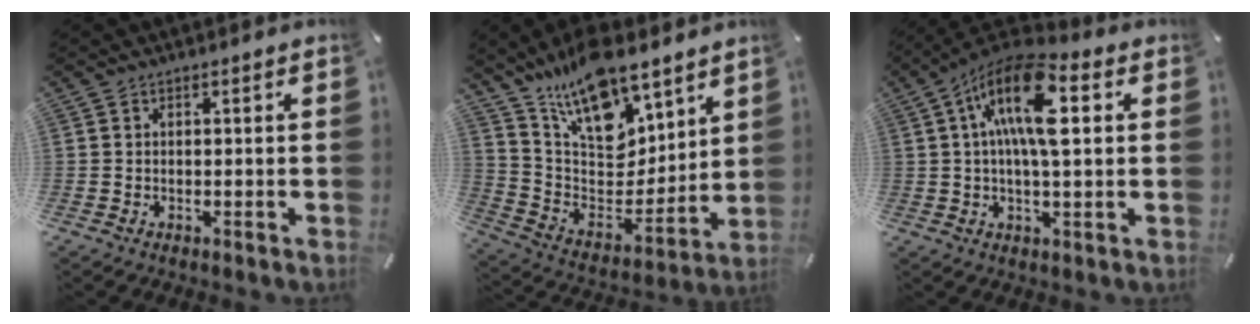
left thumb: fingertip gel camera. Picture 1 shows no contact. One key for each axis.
{"total": 17.8, "fx": 13.5, "fy": 8.5, "fz": 7.8, "tx": -0.148, "ty": -0.097, "tz": 0.247}
{"total": 15.9, "fx": 3.9, "fy": 6.3, "fz": 14.1, "tx": -0.260, "ty": -0.011, "tz": 0.062}